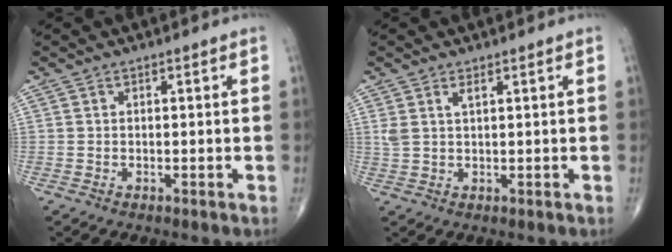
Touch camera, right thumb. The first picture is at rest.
{"total": 2.5, "force": [1.2, 0.8, 2.0], "torque": [-0.048, 0.003, 0.032]}